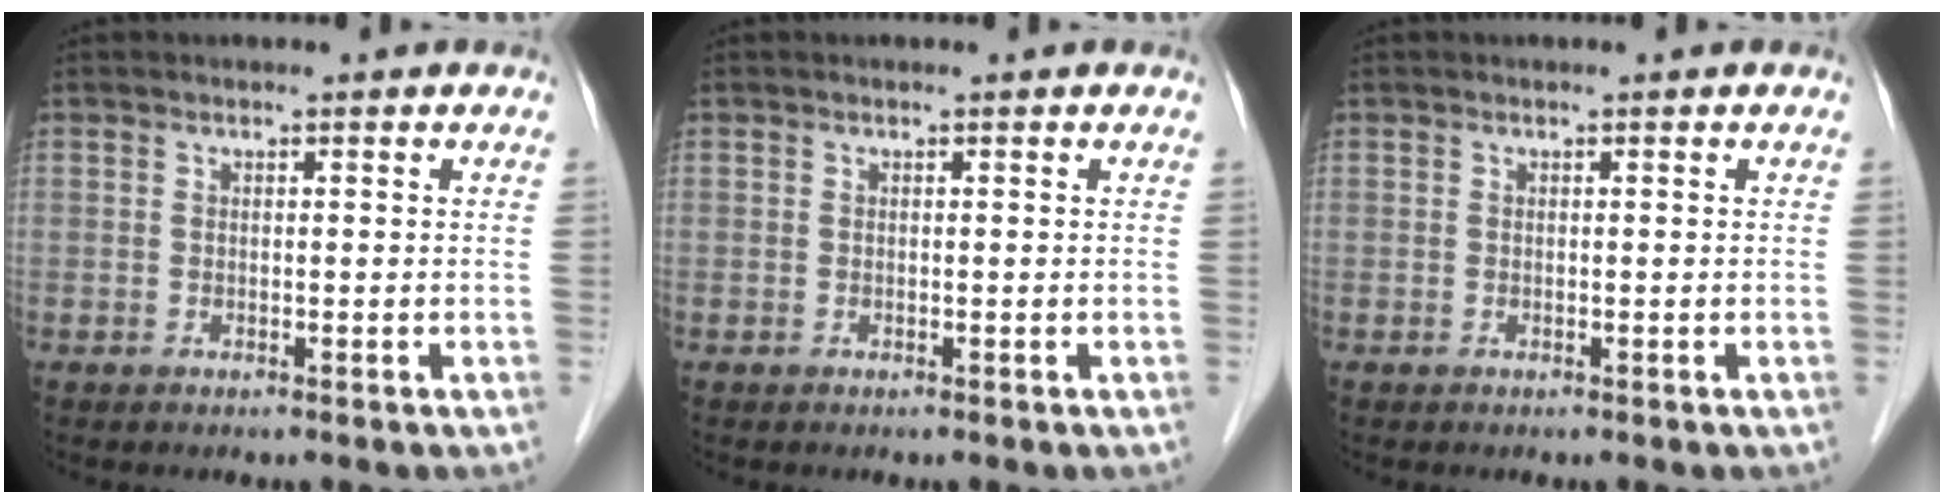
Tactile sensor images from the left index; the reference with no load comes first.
{"total": 0.0}
{"total": 0.0}